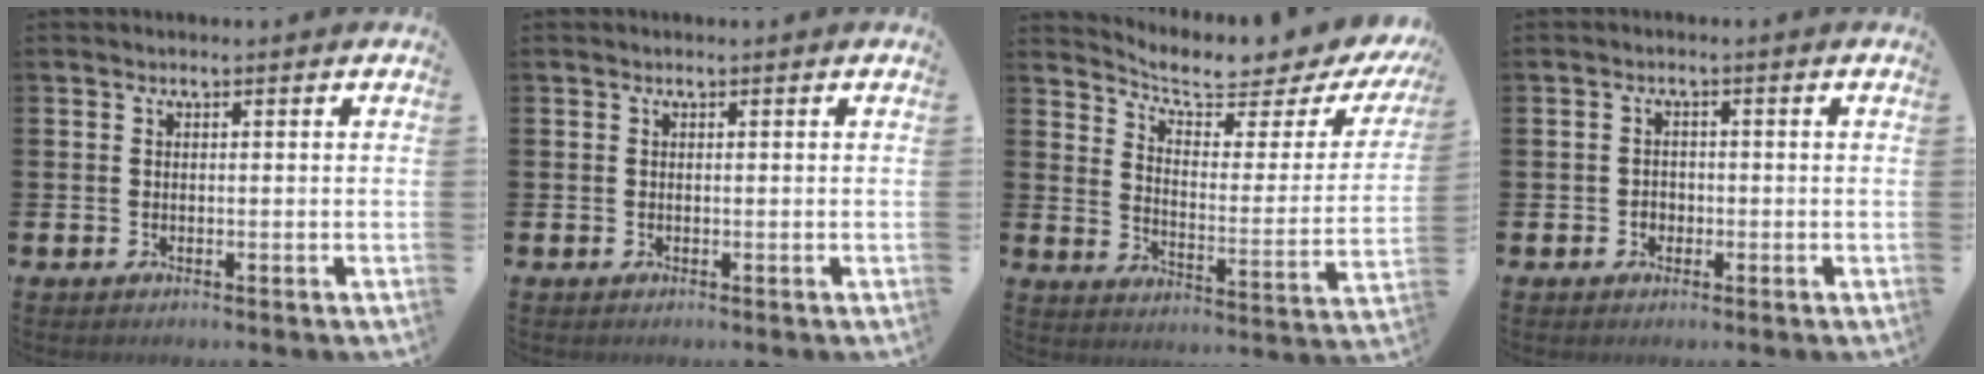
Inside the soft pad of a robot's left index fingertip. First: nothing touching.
{"total": 0.0}
{"total": 7.2, "force": [6.6, 1.3, 2.6], "torque": [-0.071, -0.053, 0.106]}
{"total": 1.5, "force": [-0.4, 1.4, 0.4], "torque": [0.000, 0.002, -0.013]}